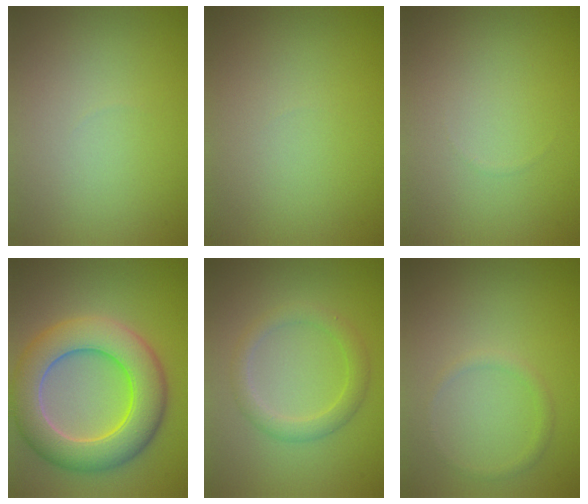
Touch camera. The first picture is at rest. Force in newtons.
{"total": 0.0}
{"total": 0.0}
{"total": 9.1, "press": 9.1, "slide": 0.6}
{"total": 2.5, "press": 2.5, "slide": 0.2}
{"total": 0.9, "press": 0.9, "slide": 0.1}